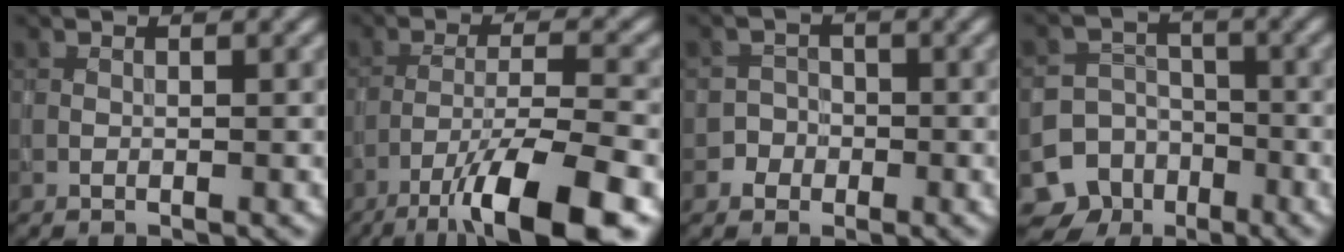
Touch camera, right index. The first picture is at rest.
{"total": 10.4, "force": [-6.5, 2.4, 7.7], "torque": [-0.137, -0.001, -0.111]}
{"total": 2.6, "force": [-1.3, 2.2, -0.2], "torque": [0.036, 0.005, -0.030]}
{"total": 9.5, "force": [-5.9, 7.4, 1.0], "torque": [-0.011, -0.027, -0.105]}